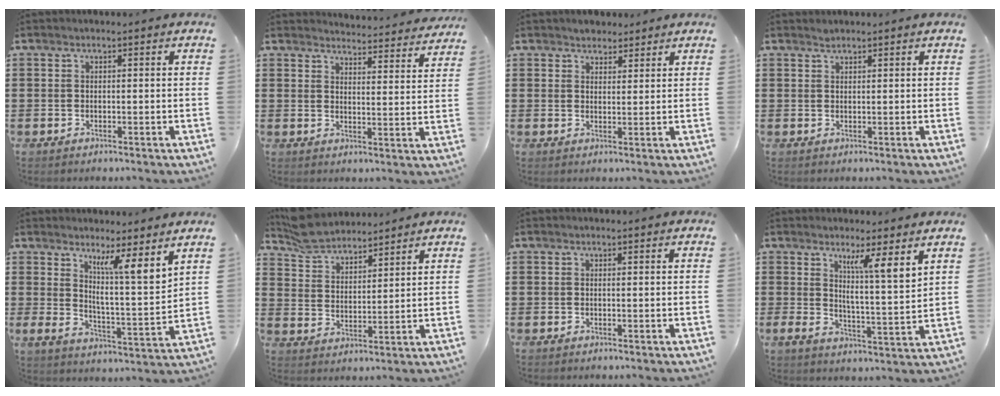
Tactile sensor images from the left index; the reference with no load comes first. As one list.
[{"total": 3.9, "force": [3.9, -0.1, 0.1], "torque": [-0.010, -0.031, 0.066]}, {"total": 2.4, "force": [2.1, 1.2, -0.3], "torque": [-0.002, 0.008, 0.042]}, {"total": 0.8, "force": [0.7, 0.1, 0.1], "torque": [-0.004, -0.001, 0.015]}, {"total": 6.3, "force": [4.8, 0.4, 4.2], "torque": [-0.072, -0.034, 0.075]}, {"total": 5.9, "force": [5.7, 1.5, 0.9], "torque": [-0.041, -0.014, 0.107]}, {"total": 0.0}, {"total": 6.5, "force": [4.5, 0.3, 4.7], "torque": [-0.082, -0.032, 0.070]}]